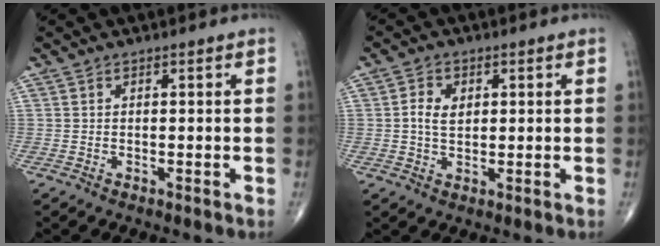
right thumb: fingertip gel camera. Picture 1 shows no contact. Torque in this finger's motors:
{"motor_torque": [0.12, 0.12, 0.00, 0.00, 0.00]}